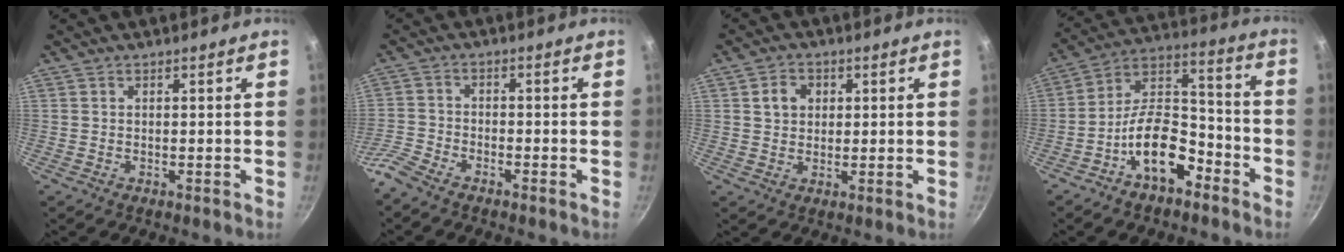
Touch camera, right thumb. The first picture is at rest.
{"total": 4.9, "force": [-4.1, 1.6, 2.1], "torque": [-0.054, 0.025, -0.094]}
{"total": 4.5, "force": [1.2, 3.7, 2.2], "torque": [-0.016, 0.006, 0.018]}
{"total": 14.1, "force": [-7.5, 7.4, 9.3], "torque": [-0.125, 0.084, -0.140]}